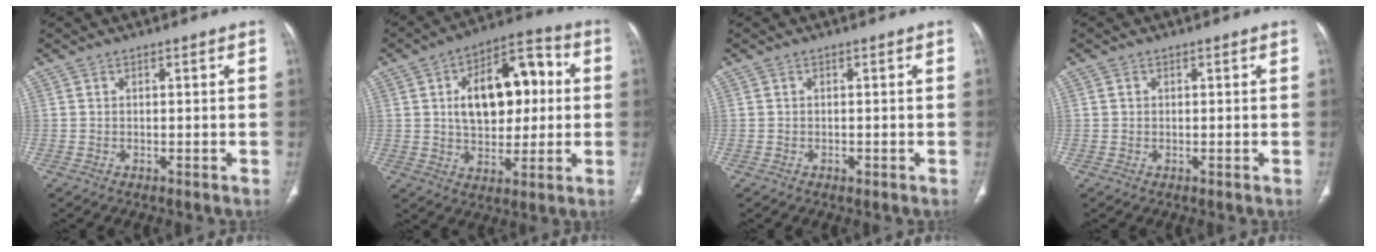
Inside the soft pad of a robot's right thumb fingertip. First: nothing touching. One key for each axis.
{"total": 20.2, "fx": 2.4, "fy": 12.1, "fz": 15.9, "tx": -0.208, "ty": 0.027, "tz": 0.040}
{"total": 0.7, "fx": -0.3, "fy": 0.4, "fz": 0.4, "tx": -0.006, "ty": 0.000, "tz": -0.005}
{"total": 0.6, "fx": 0.1, "fy": 0.6, "fz": 0.2, "tx": -0.001, "ty": 0.001, "tz": 0.003}